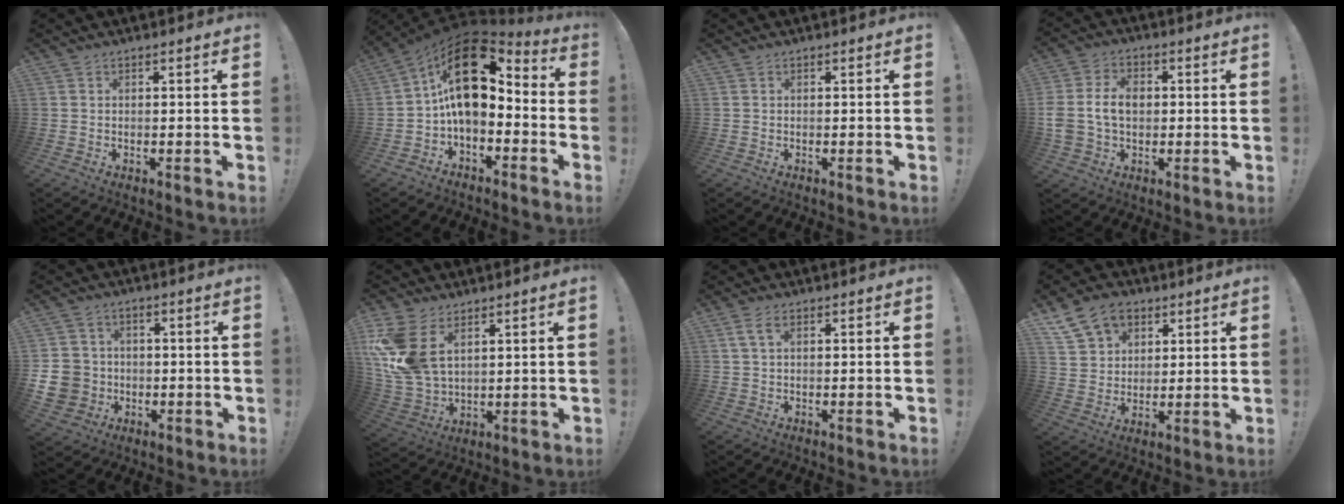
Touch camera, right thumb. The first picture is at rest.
{"total": 18.6, "force": [4.2, 10.7, 14.7], "torque": [-0.251, -0.017, 0.079]}
{"total": 0.0}
{"total": 11.4, "force": [0.2, 8.2, 7.9], "torque": [-0.161, 0.002, 0.004]}
{"total": 10.3, "force": [-2.3, 9.5, 3.4], "torque": [-0.078, 0.021, -0.037]}
{"total": 15.2, "force": [5.5, 9.6, 10.4], "torque": [-0.213, -0.035, 0.104]}
{"total": 3.6, "force": [1.4, 1.8, 2.8], "torque": [-0.048, 0.002, 0.024]}
{"total": 12.8, "force": [7.0, 9.4, 5.1], "torque": [-0.077, -0.033, 0.139]}